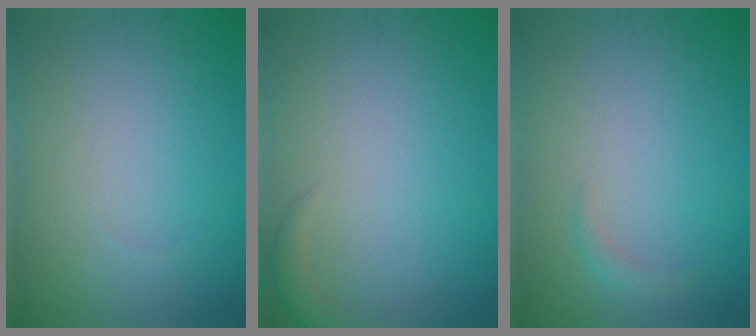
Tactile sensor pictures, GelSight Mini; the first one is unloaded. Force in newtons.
{"total": 1.4, "press": 1.4, "slide": 0.2}
{"total": 0.9, "press": 0.9, "slide": 0.1}